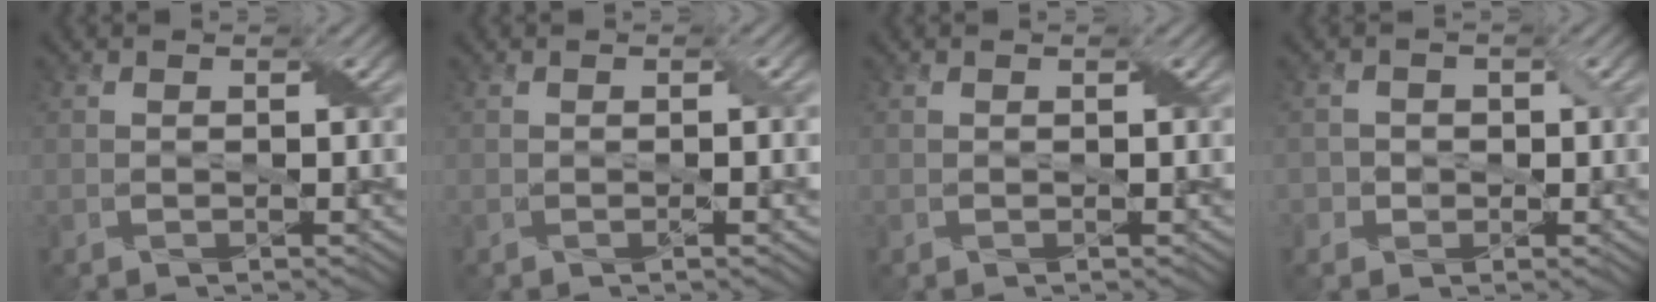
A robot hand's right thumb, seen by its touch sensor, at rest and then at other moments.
{"total": 1.8, "force": [-0.1, 0.2, 1.7], "torque": [-0.028, 0.002, -0.002]}
{"total": 0.0}
{"total": 2.5, "force": [-0.4, 2.4, 0.5], "torque": [-0.010, 0.005, -0.016]}